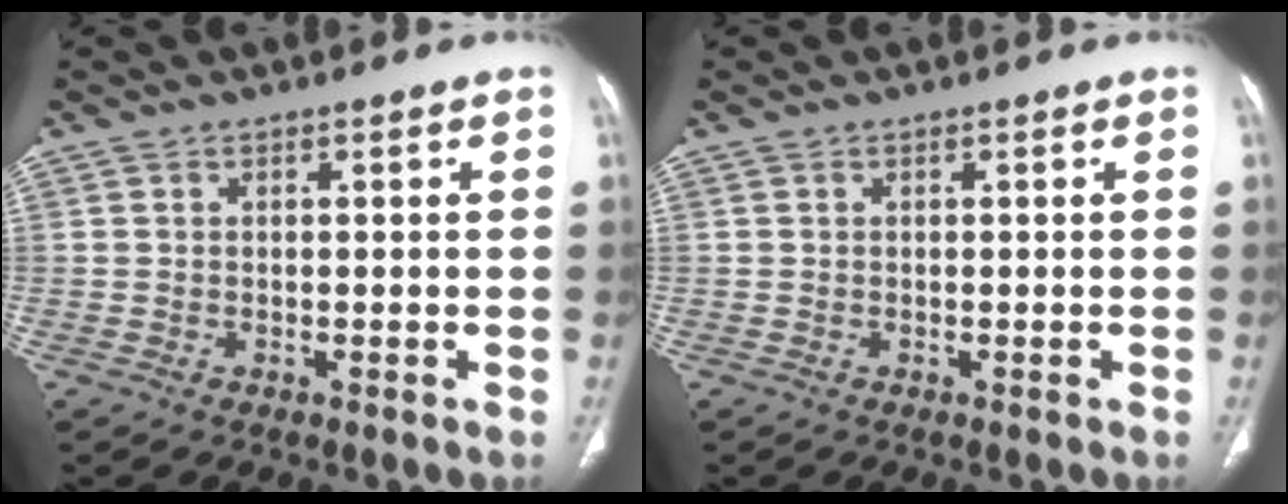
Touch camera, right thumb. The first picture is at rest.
{"total": 0.0}